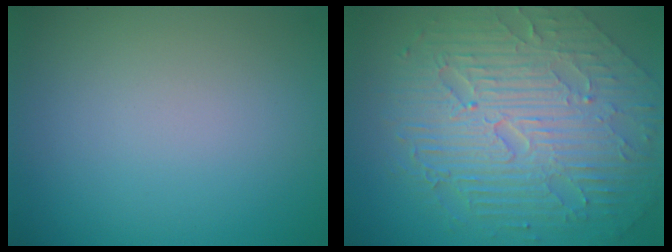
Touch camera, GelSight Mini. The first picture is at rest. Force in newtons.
{"total": 10.1, "press": 6.7, "slide": 7.6}